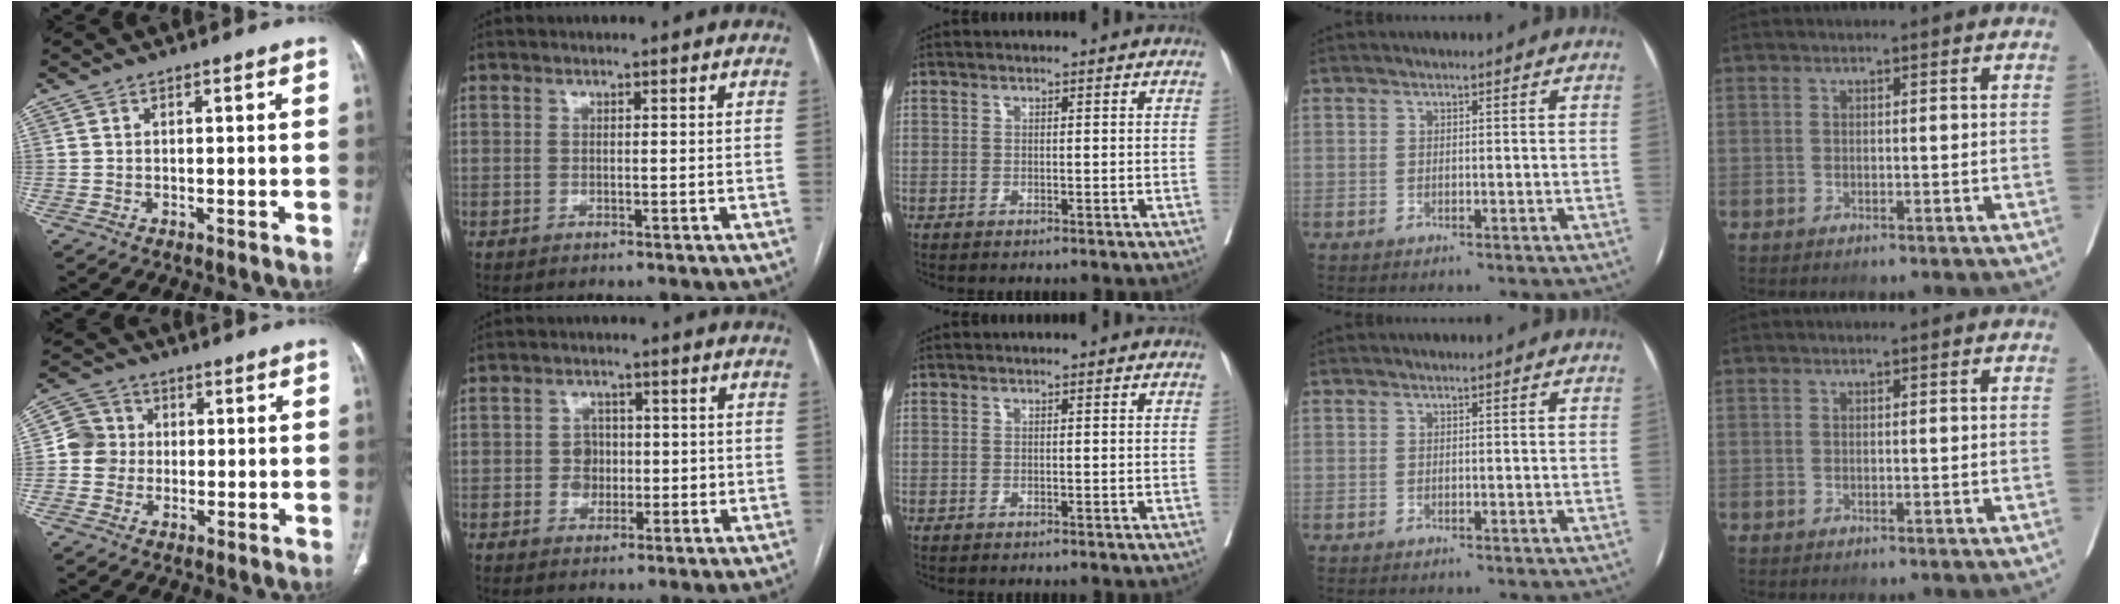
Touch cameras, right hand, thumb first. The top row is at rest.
{"thumb": {"total": 6.1, "force": [0.0, 5.9, 1.3], "torque": [0.001, 0.013, -0.009]}, "index": {"total": 3.9, "force": [-0.3, 3.4, 1.7], "torque": [-0.018, 0.013, 0.000]}}